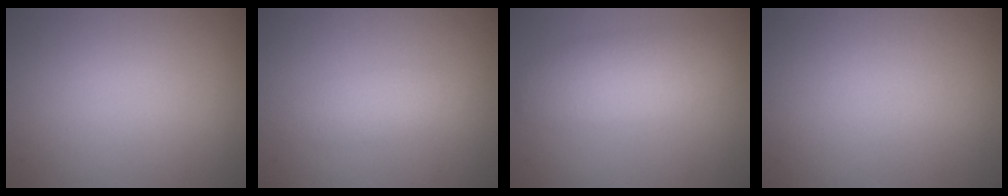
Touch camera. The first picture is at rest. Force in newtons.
{"total": 1.7, "press": 1.7, "slide": 0.0}
{"total": 4.0, "press": 4.0, "slide": 0.1}
{"total": 0.0}